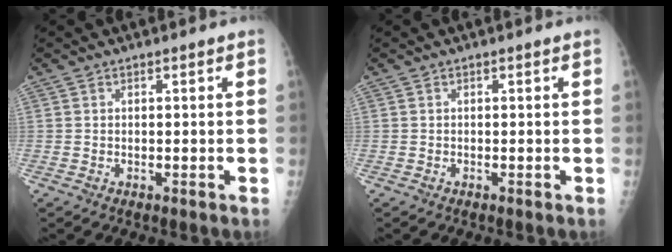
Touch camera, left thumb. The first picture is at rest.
{"total": 0.0}